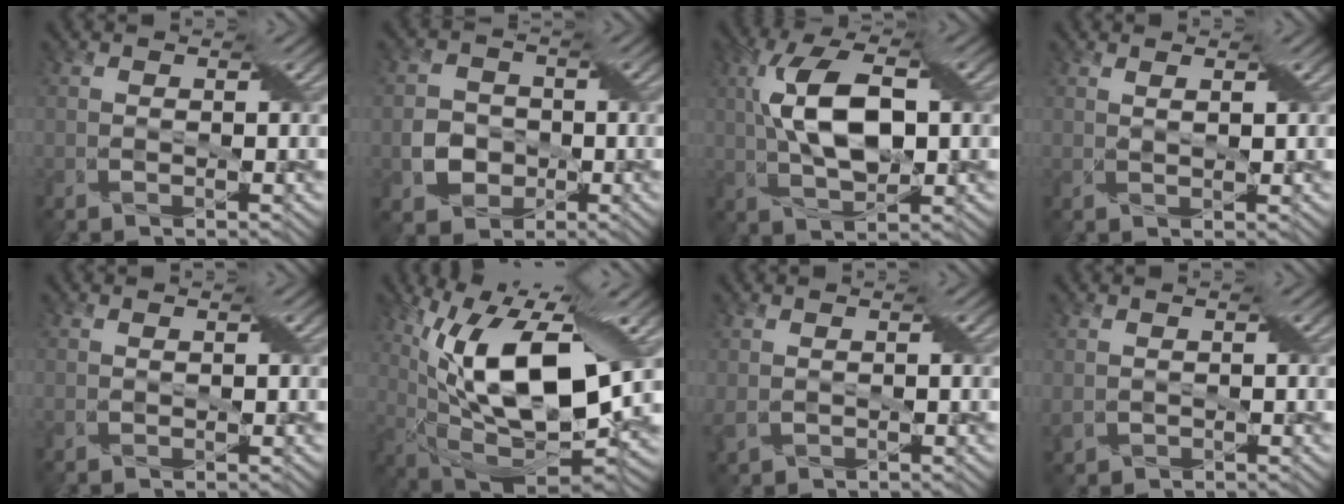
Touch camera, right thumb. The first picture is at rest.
{"total": 4.2, "force": [-1.2, 3.8, 1.2], "torque": [-0.022, -0.004, -0.024]}
{"total": 9.9, "force": [1.0, 4.8, 8.6], "torque": [-0.173, 0.014, 0.018]}
{"total": 1.1, "force": [0.7, 0.2, 0.8], "torque": [-0.010, -0.006, 0.017]}
{"total": 0.0}
{"total": 18.1, "force": [4.2, 8.4, 15.4], "torque": [-0.281, 0.007, 0.074]}
{"total": 1.0, "force": [0.5, 0.6, 0.6], "torque": [-0.018, -0.002, 0.017]}
{"total": 0.9, "force": [0.3, 0.7, 0.3], "torque": [-0.013, -0.003, 0.014]}